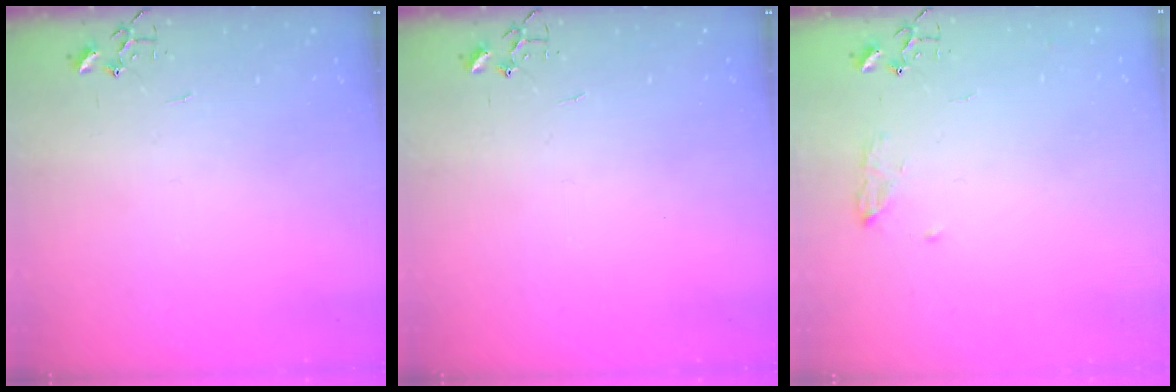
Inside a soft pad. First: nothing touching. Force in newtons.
{"total": 0.0}
{"total": 8.4, "press": 8.4, "slide": 0.9}